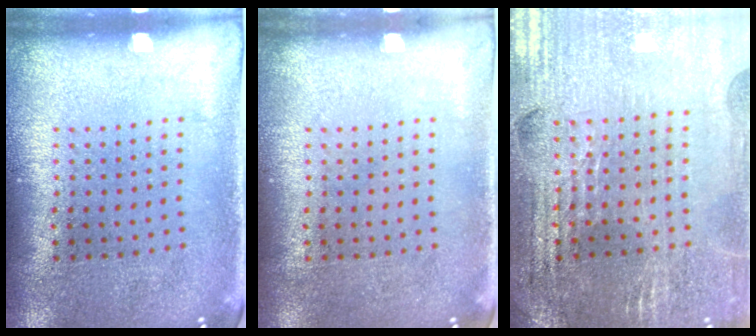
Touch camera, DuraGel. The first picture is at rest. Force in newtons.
{"total": 0.0}
{"total": 2.9, "press": 2.8, "slide": 0.5}